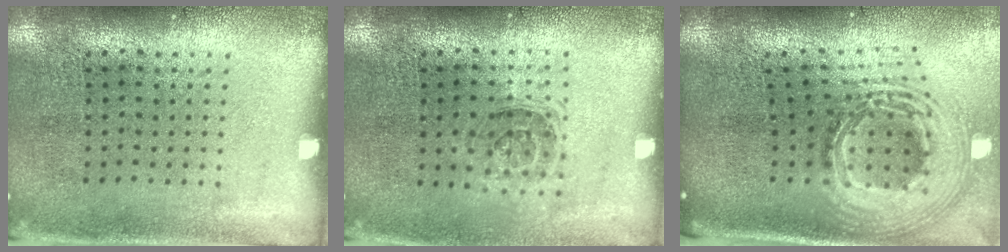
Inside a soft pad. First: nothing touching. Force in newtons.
{"total": 1.1, "press": 1.0, "slide": 0.6}
{"total": 3.0, "press": 2.0, "slide": 2.2}